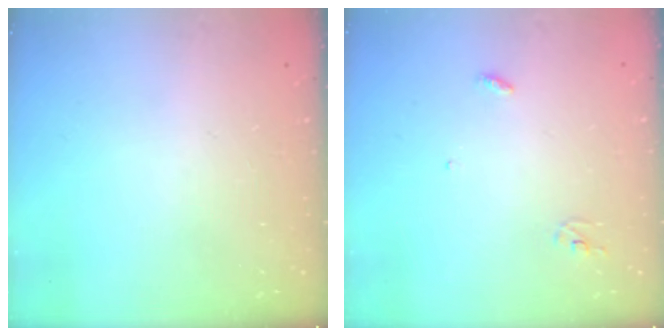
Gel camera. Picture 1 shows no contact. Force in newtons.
{"total": 2.9, "press": 2.9, "slide": 0.2}